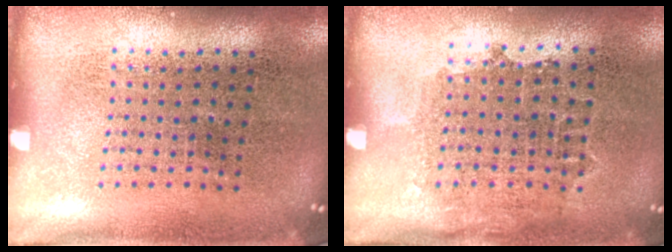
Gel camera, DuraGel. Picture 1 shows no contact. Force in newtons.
{"total": 0.8, "press": 0.7, "slide": 0.4}